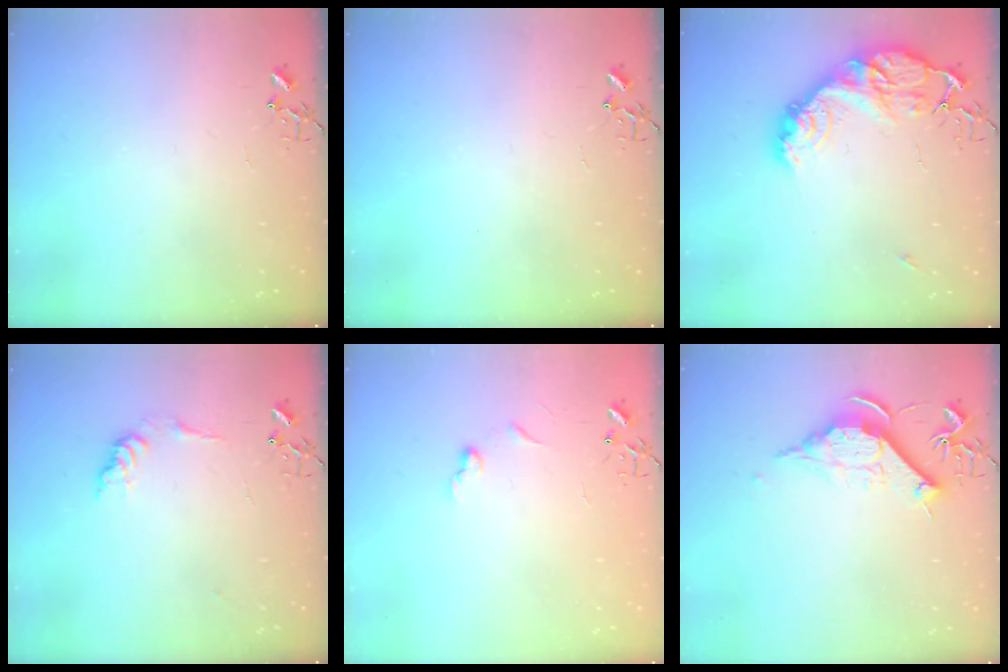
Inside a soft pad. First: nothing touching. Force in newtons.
{"total": 0.0}
{"total": 15.4, "press": 15.3, "slide": 1.3}
{"total": 8.4, "press": 8.4, "slide": 0.4}
{"total": 5.7, "press": 5.6, "slide": 0.8}
{"total": 11.4, "press": 11.4, "slide": 0.6}